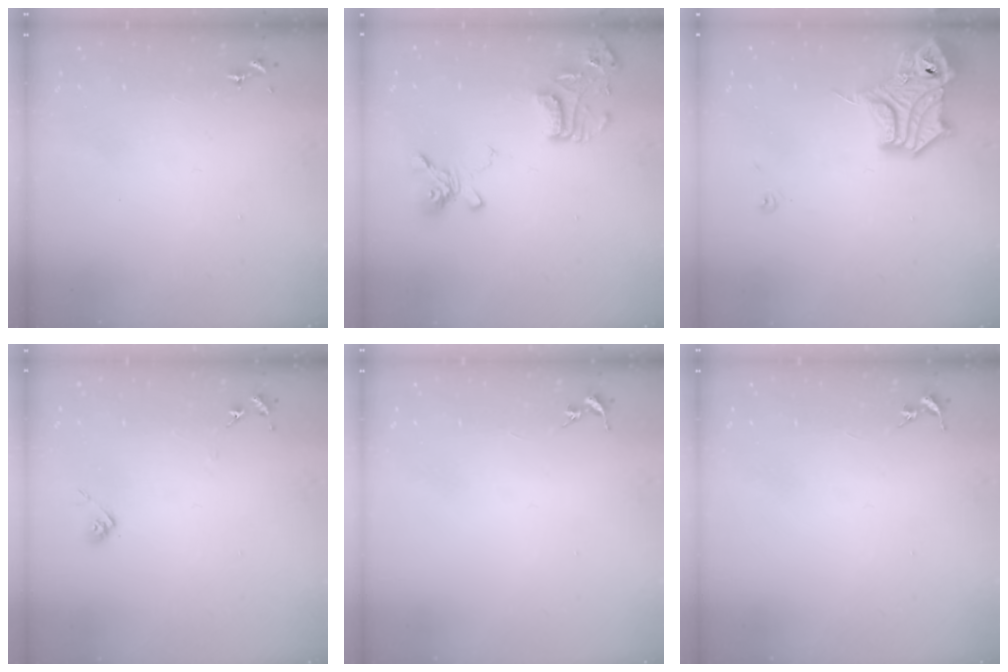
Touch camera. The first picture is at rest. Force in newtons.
{"total": 15.9, "press": 15.8, "slide": 1.7}
{"total": 15.5, "press": 15.4, "slide": 1.8}
{"total": 6.2, "press": 6.2, "slide": 0.5}
{"total": 0.0}
{"total": 0.0}